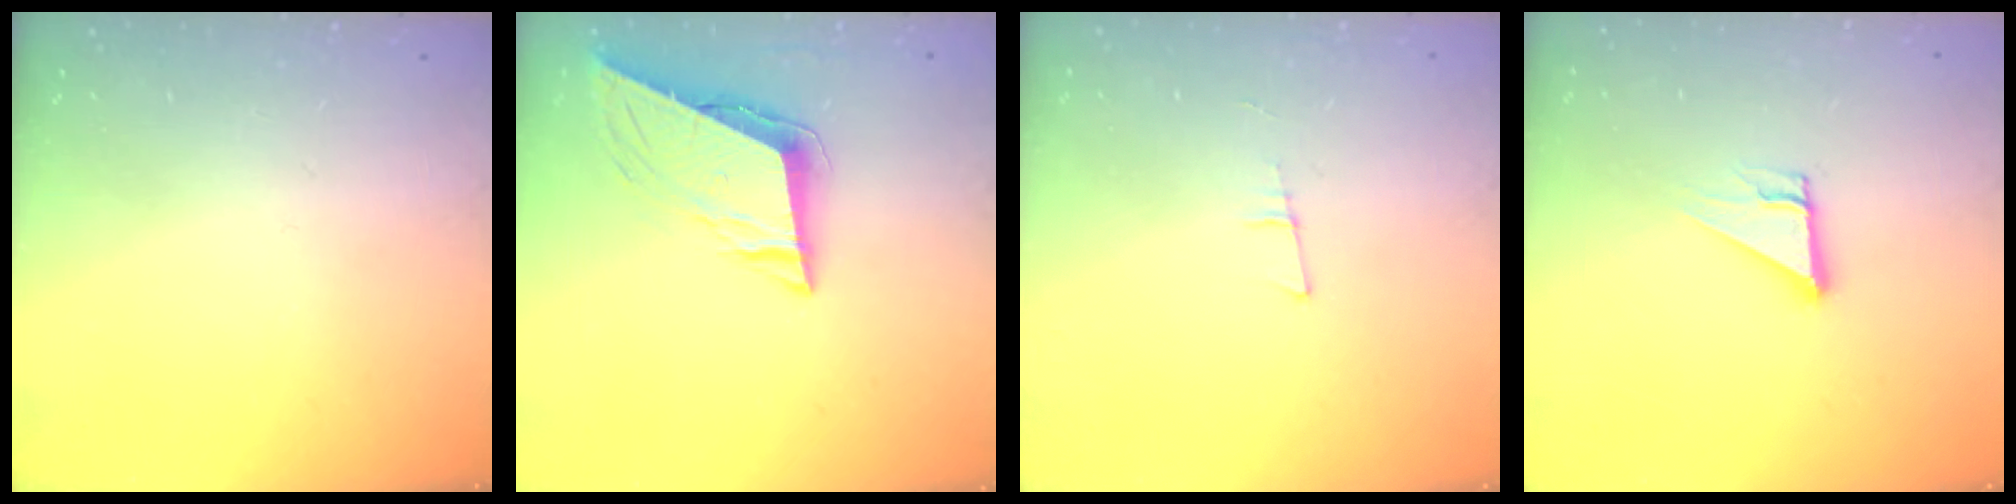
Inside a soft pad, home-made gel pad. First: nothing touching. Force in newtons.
{"total": 8.3, "press": 8.2, "slide": 0.4}
{"total": 5.6, "press": 4.7, "slide": 2.9}
{"total": 4.3, "press": 4.3, "slide": 0.4}